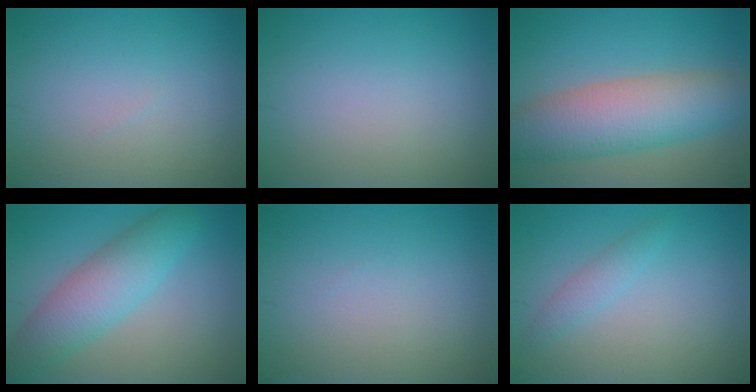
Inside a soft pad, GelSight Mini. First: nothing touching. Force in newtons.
{"total": 0.0}
{"total": 8.5, "press": 8.5, "slide": 0.3}
{"total": 5.8, "press": 5.8, "slide": 0.2}
{"total": 0.0}
{"total": 1.5, "press": 1.5, "slide": 0.1}